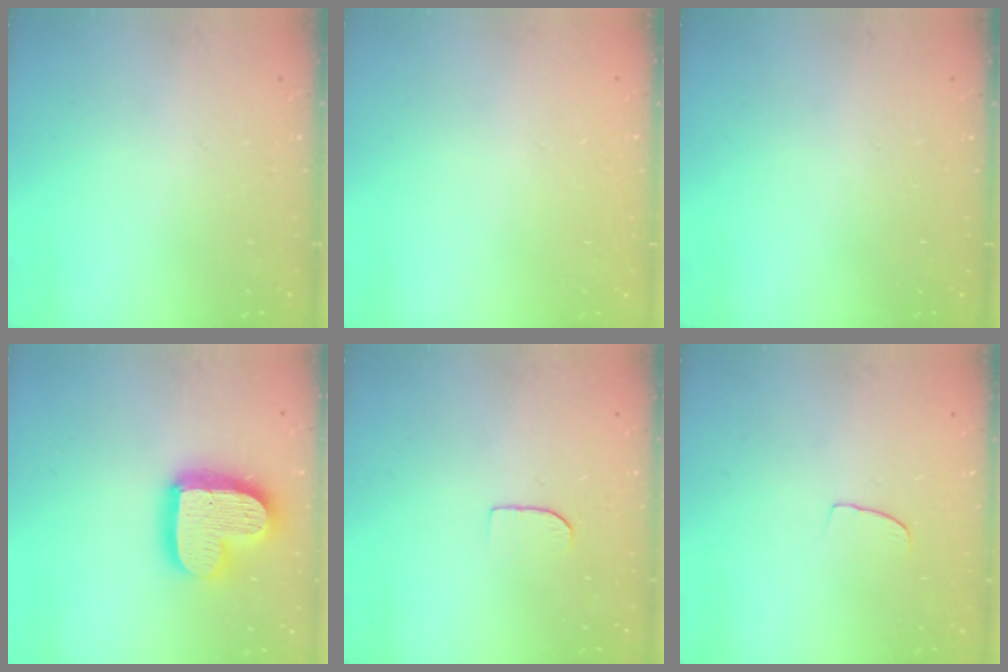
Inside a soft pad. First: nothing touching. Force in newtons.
{"total": 0.0}
{"total": 0.0}
{"total": 18.6, "press": 18.6, "slide": 1.3}
{"total": 5.0, "press": 5.0, "slide": 0.5}
{"total": 3.7, "press": 3.7, "slide": 0.3}